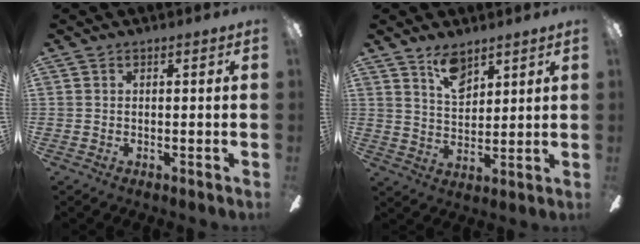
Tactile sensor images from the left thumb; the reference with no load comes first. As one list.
[{"total": 7.6, "force": [5.7, 3.6, 3.4], "torque": [-0.051, -0.028, 0.102]}]